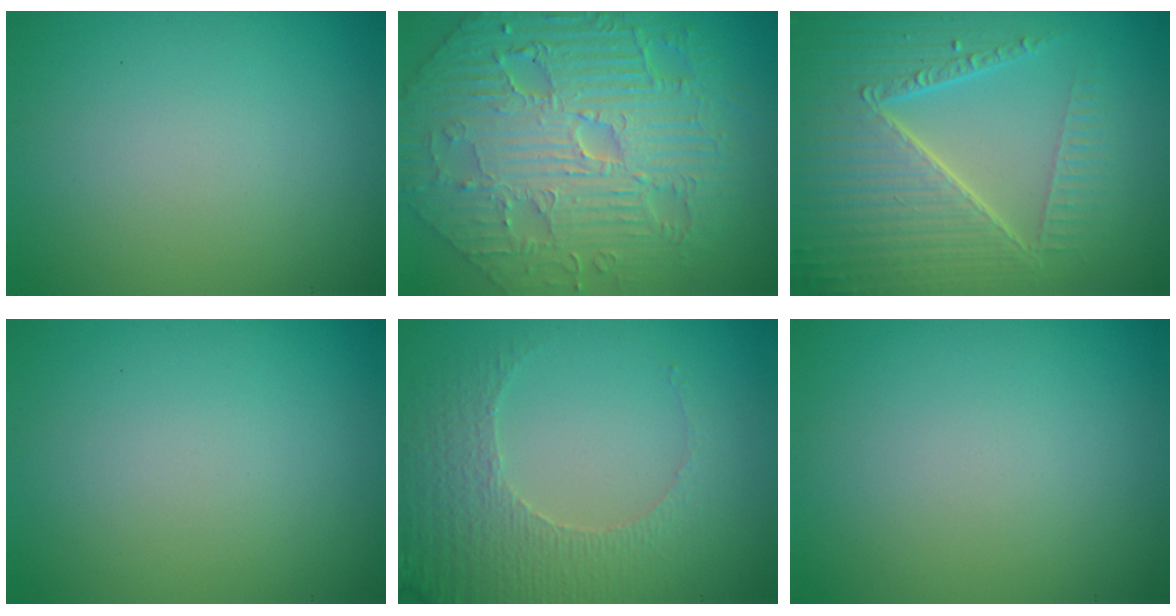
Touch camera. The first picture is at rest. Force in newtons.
{"total": 9.9, "press": 7.4, "slide": 6.6}
{"total": 7.5, "press": 5.6, "slide": 5.0}
{"total": 0.0}
{"total": 3.8, "press": 3.3, "slide": 1.9}
{"total": 0.0}